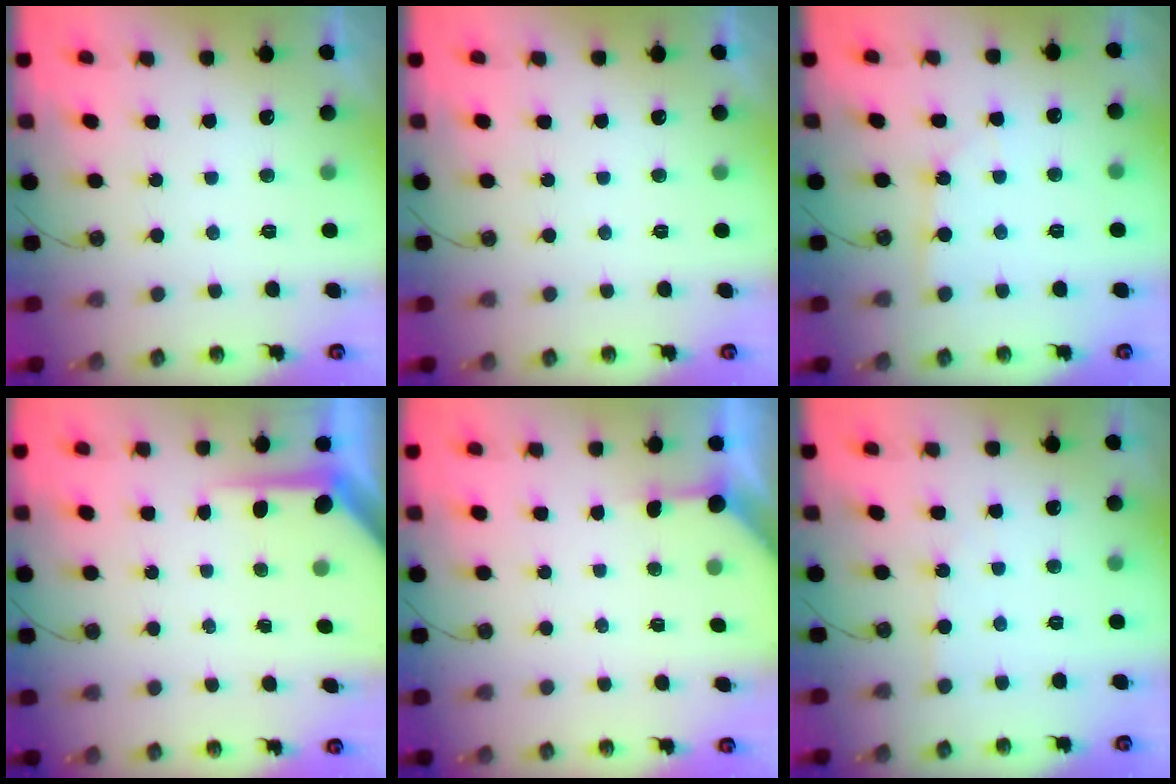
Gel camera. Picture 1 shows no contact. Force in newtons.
{"total": 0.0}
{"total": 2.3, "press": 2.3, "slide": 0.3}
{"total": 5.3, "press": 5.2, "slide": 0.1}
{"total": 2.9, "press": 2.8, "slide": 0.3}
{"total": 2.3, "press": 2.3, "slide": 0.3}